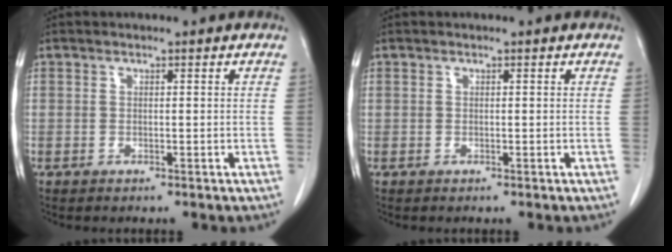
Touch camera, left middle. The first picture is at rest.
{"total": 0.0}